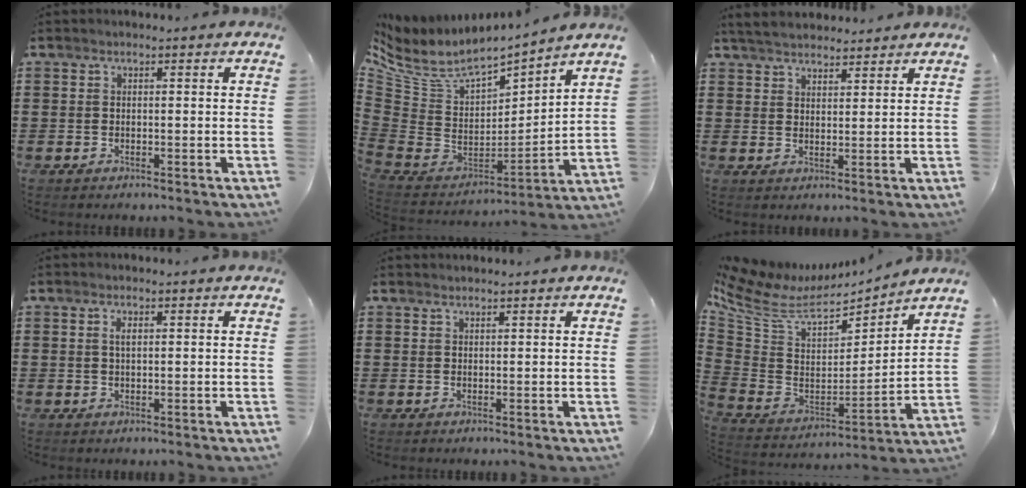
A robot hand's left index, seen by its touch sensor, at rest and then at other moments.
{"total": 5.8, "force": [3.7, 2.7, 3.6], "torque": [-0.090, -0.035, 0.061]}
{"total": 4.1, "force": [3.9, 0.9, 0.7], "torque": [-0.027, -0.006, 0.074]}
{"total": 1.3, "force": [0.4, 0.5, 1.1], "torque": [-0.024, 0.004, 0.006]}
{"total": 1.0, "force": [1.0, 0.1, 0.1], "torque": [-0.003, -0.001, 0.021]}
{"total": 8.7, "force": [5.9, 4.4, 4.6], "torque": [-0.127, -0.037, 0.103]}